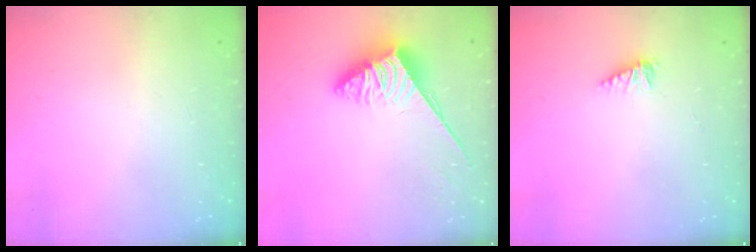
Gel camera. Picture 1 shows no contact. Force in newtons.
{"total": 3.7, "press": 3.6, "slide": 0.6}
{"total": 2.4, "press": 2.4, "slide": 0.3}